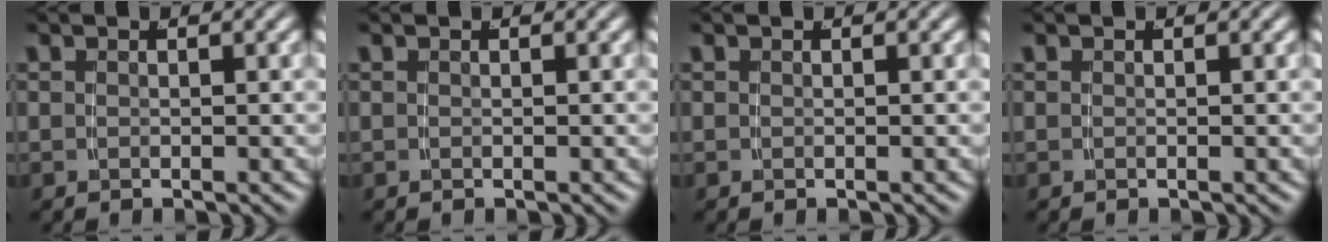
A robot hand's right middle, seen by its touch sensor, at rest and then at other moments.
{"total": 0.0}
{"total": 0.0}
{"total": 0.0}